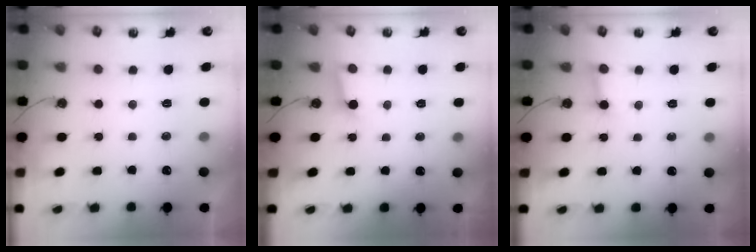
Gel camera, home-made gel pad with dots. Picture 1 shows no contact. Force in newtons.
{"total": 3.0, "press": 2.9, "slide": 0.3}
{"total": 3.7, "press": 3.7, "slide": 0.5}